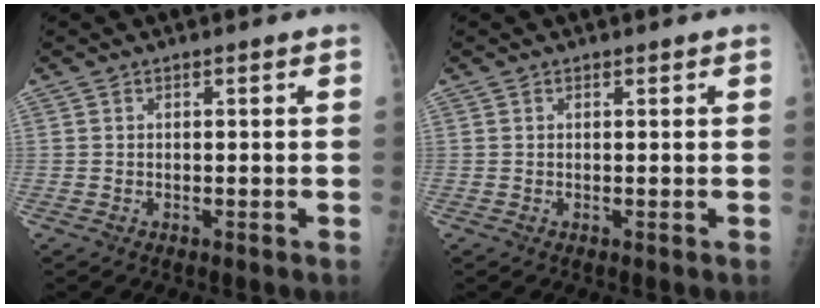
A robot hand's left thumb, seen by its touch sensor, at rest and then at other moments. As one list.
[{"total": 0.0}]